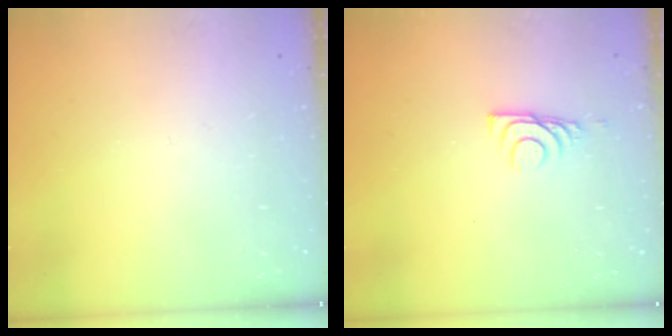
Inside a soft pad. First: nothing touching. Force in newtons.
{"total": 6.9, "press": 6.8, "slide": 0.8}